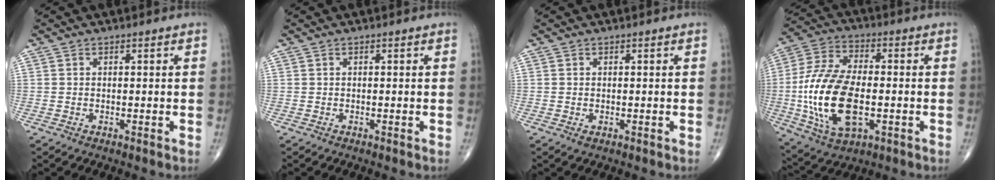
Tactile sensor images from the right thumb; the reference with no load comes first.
{"total": 0.0}
{"total": 0.8, "force": [-0.1, 0.5, 0.6], "torque": [-0.010, 0.000, 0.001]}
{"total": 19.9, "force": [-2.7, 10.3, 16.9], "torque": [-0.343, 0.007, -0.043]}